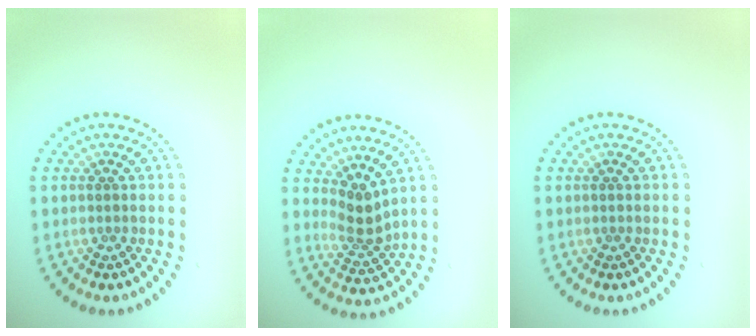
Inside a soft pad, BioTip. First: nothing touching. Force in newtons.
{"total": 2.6, "press": 1.9, "slide": 1.8}
{"total": 0.0}